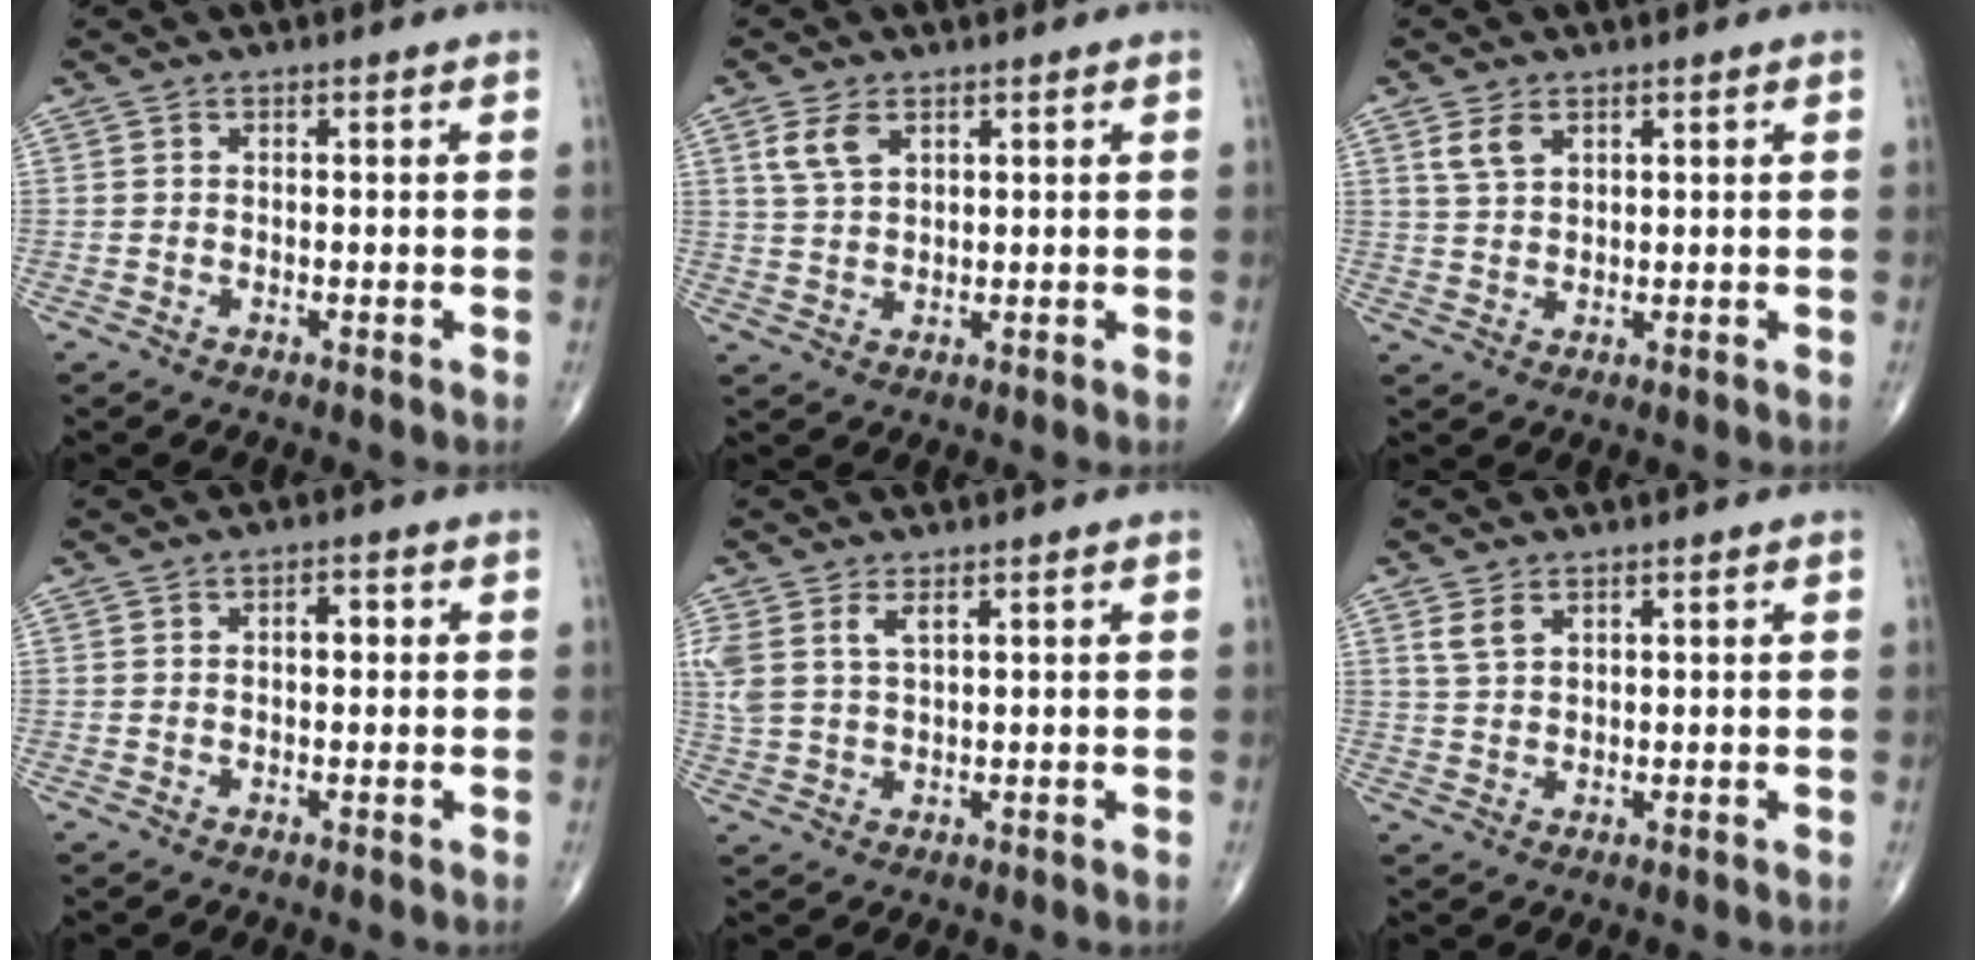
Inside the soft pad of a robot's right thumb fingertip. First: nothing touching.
{"total": 4.5, "force": [2.2, 2.5, 3.0], "torque": [-0.057, -0.003, 0.051]}
{"total": 3.5, "force": [1.9, 2.0, 2.1], "torque": [-0.039, -0.004, 0.045]}
{"total": 2.3, "force": [0.4, 1.3, 1.9], "torque": [-0.020, 0.007, 0.001]}
{"total": 6.0, "force": [2.8, 2.8, 4.5], "torque": [-0.110, -0.001, 0.065]}
{"total": 2.7, "force": [1.6, 1.4, 1.6], "torque": [-0.031, -0.003, 0.040]}